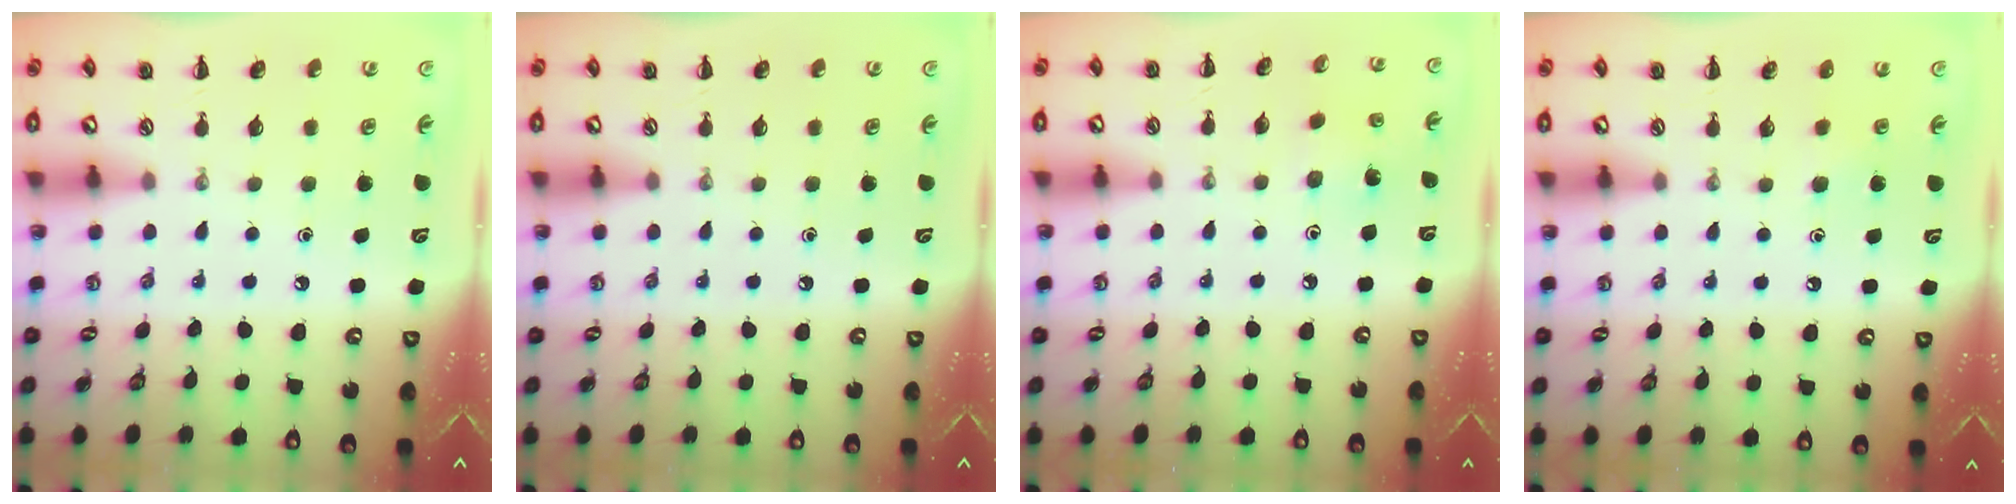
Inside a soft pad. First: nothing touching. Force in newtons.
{"total": 0.0}
{"total": 2.1, "press": 2.0, "slide": 0.7}
{"total": 2.9, "press": 2.6, "slide": 1.3}